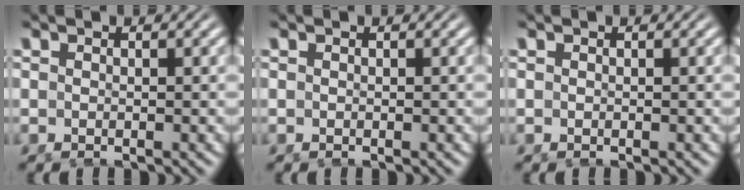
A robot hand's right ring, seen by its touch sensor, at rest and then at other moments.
{"total": 0.0}
{"total": 0.0}